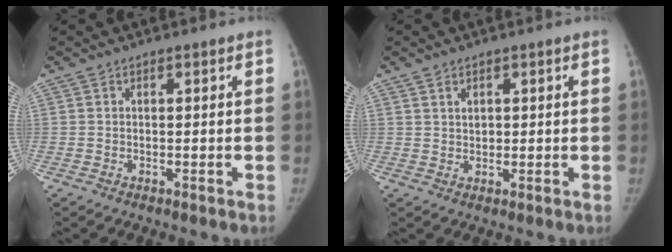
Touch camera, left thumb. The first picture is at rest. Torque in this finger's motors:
{"motor_torque": [-0.33, 0.12, -0.11, 0.01, -0.01]}